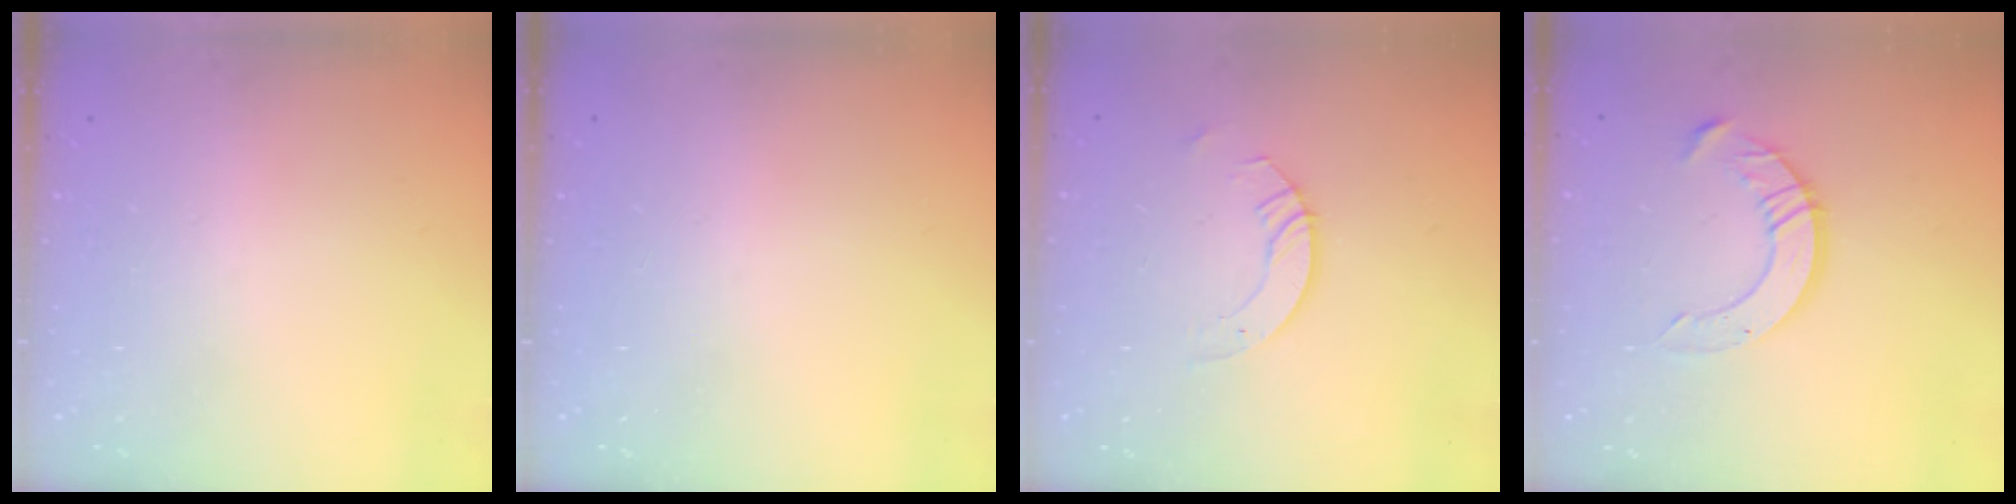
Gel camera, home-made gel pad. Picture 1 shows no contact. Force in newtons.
{"total": 0.0}
{"total": 4.8, "press": 4.8, "slide": 0.4}
{"total": 10.5, "press": 10.5, "slide": 0.9}